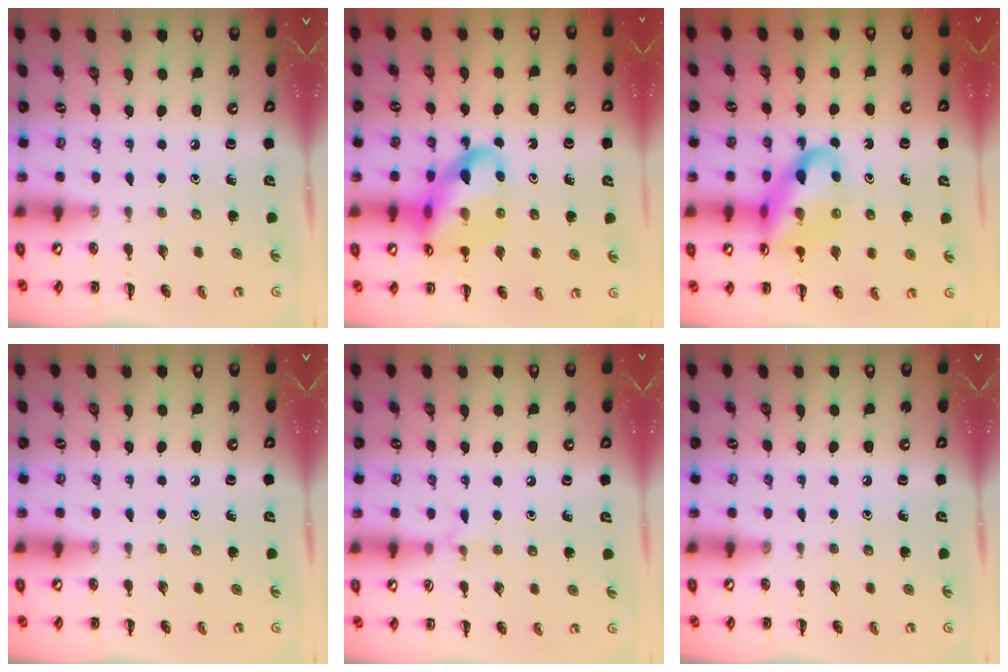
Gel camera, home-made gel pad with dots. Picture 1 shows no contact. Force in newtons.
{"total": 17.2, "press": 16.9, "slide": 3.1}
{"total": 15.6, "press": 15.3, "slide": 3.2}
{"total": 0.0}
{"total": 4.1, "press": 3.8, "slide": 1.6}
{"total": 0.0}